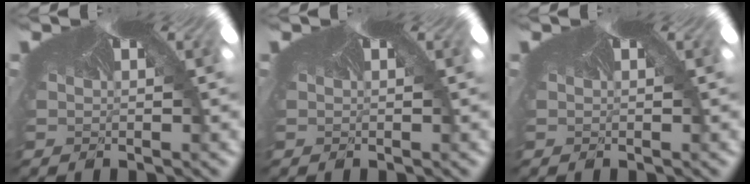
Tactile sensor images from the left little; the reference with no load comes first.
{"total": 0.0}
{"total": 0.0}